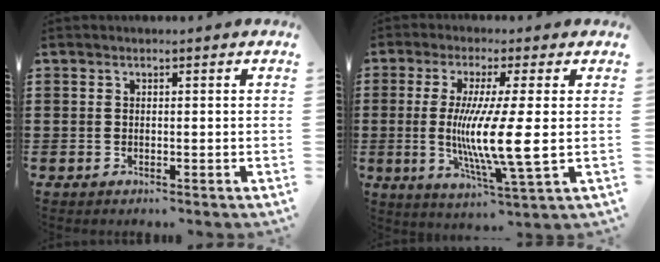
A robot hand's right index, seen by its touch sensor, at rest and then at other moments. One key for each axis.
{"total": 9.9, "fx": 0.0, "fy": 0.2, "fz": 9.9, "tx": -0.192, "ty": -0.016, "tz": -0.004}